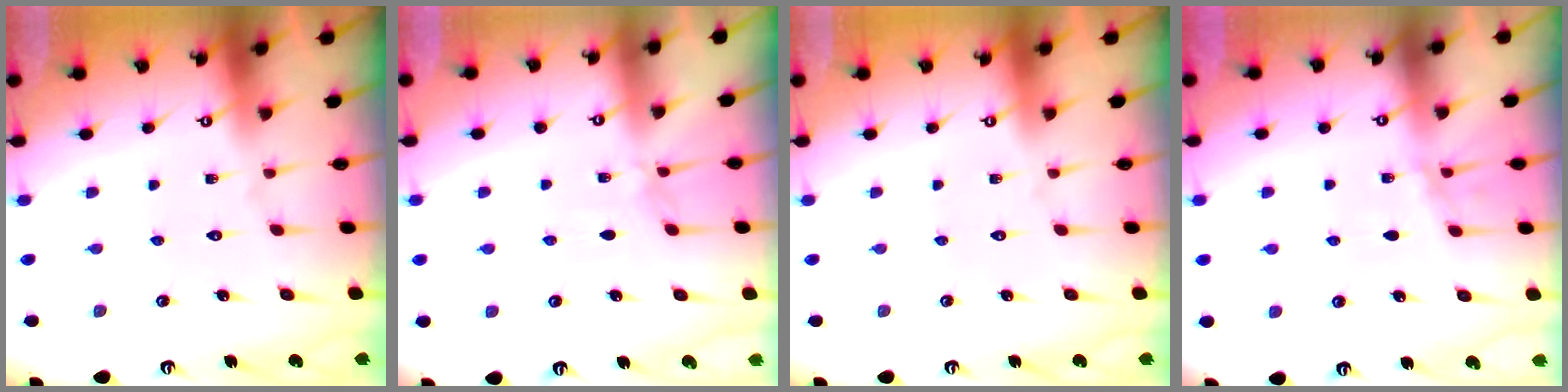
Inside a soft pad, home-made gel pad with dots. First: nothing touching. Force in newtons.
{"total": 3.0, "press": 2.9, "slide": 0.5}
{"total": 0.0}
{"total": 3.1, "press": 3.1, "slide": 0.4}